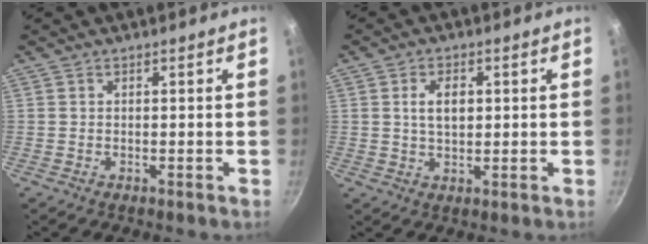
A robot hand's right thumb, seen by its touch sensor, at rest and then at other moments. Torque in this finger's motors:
{"motor_torque": [0.03, 1.40, 0.48, 0.39, 0.09]}